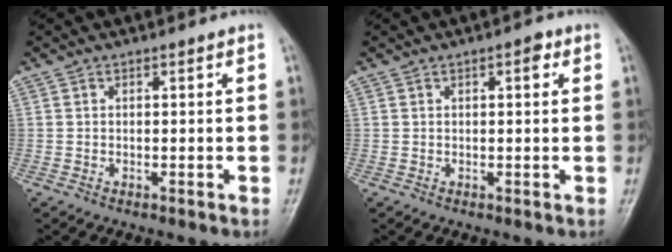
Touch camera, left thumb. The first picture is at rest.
{"total": 2.1, "force": [0.9, 0.8, 1.8], "torque": [-0.022, 0.001, 0.010]}